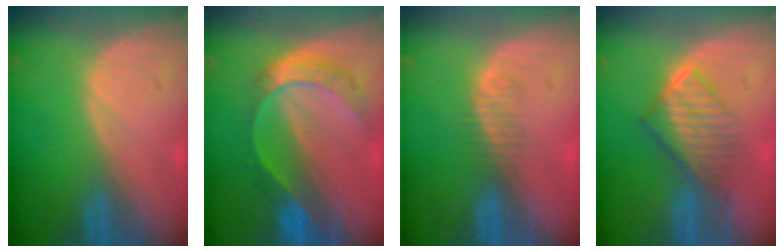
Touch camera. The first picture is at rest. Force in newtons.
{"total": 7.6, "press": 6.3, "slide": 4.3}
{"total": 1.9, "press": 1.6, "slide": 1.0}
{"total": 6.7, "press": 6.1, "slide": 2.9}